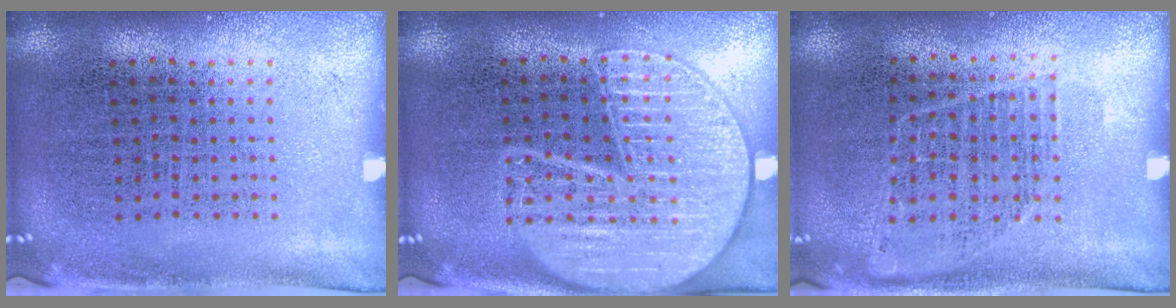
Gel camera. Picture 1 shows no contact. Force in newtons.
{"total": 3.0, "press": 3.0, "slide": 0.2}
{"total": 0.9, "press": 0.9, "slide": 0.3}